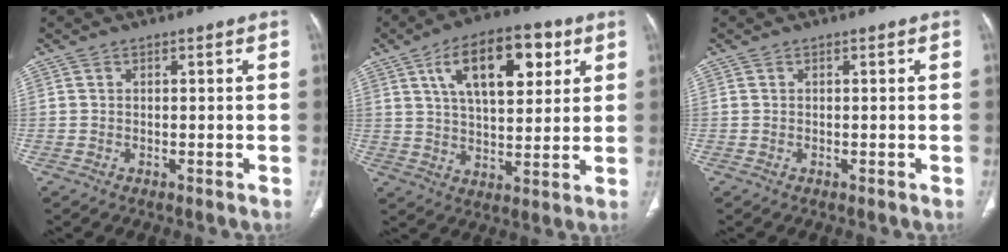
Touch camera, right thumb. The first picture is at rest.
{"total": 16.3, "force": [6.6, 7.9, 12.6], "torque": [-0.166, -0.011, 0.106]}
{"total": 0.0}